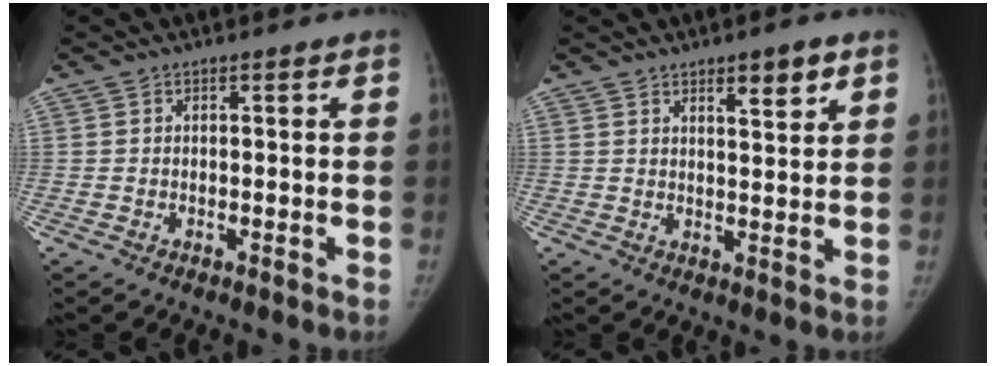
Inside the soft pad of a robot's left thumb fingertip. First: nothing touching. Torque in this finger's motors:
{"motor_torque": [0.37, 0.46, 0.24, -0.26, 0.01]}